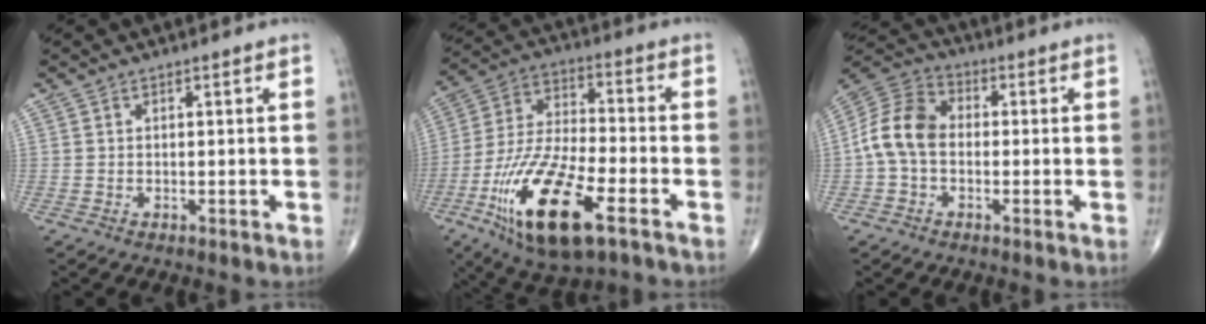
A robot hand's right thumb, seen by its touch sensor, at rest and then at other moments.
{"total": 21.1, "force": [-9.4, 7.4, 17.3], "torque": [-0.356, 0.019, -0.166]}
{"total": 10.3, "force": [-0.9, 7.3, 7.2], "torque": [-0.134, 0.030, -0.032]}